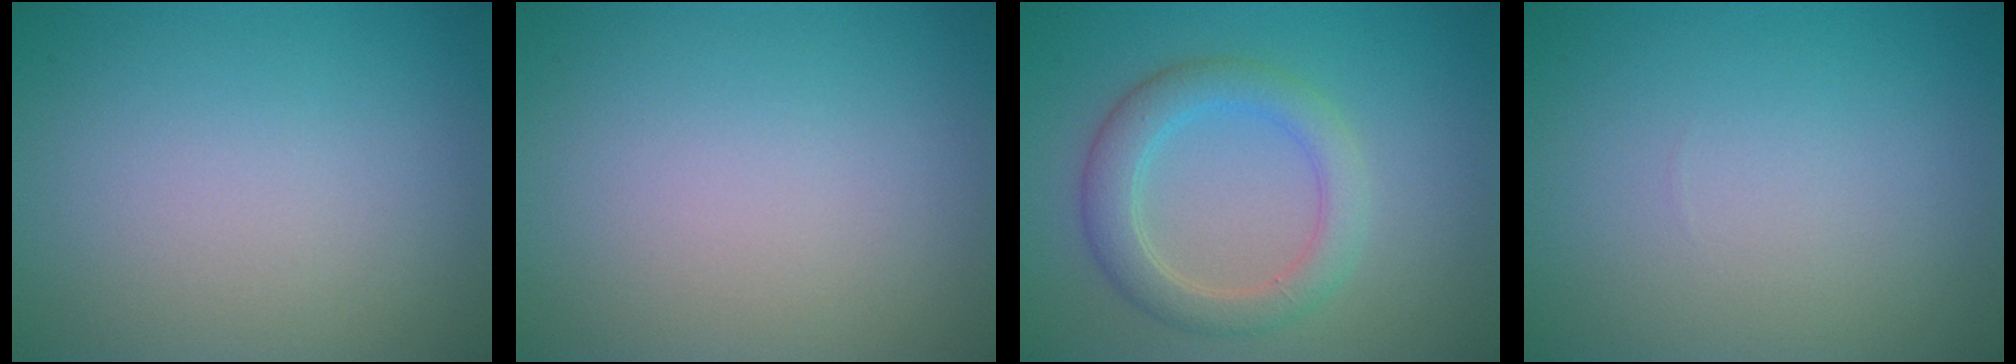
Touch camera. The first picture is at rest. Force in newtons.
{"total": 0.0}
{"total": 3.8, "press": 3.8, "slide": 0.2}
{"total": 0.0}